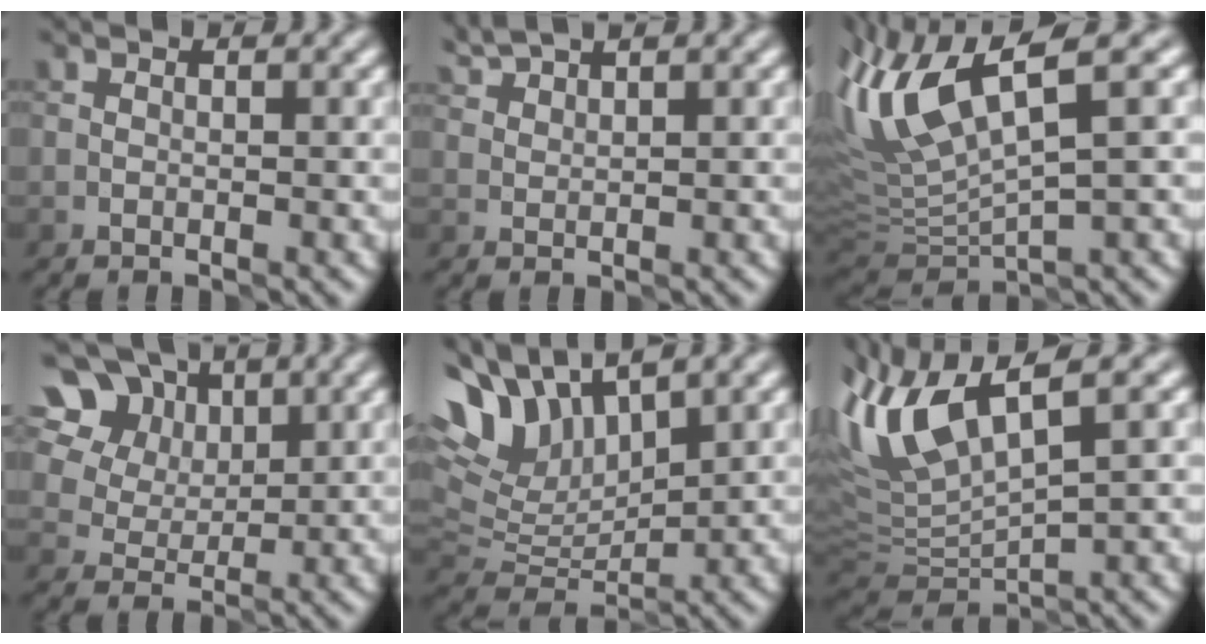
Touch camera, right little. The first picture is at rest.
{"total": 2.3, "force": [2.2, 0.0, 0.7], "torque": [-0.023, 0.010, 0.054]}
{"total": 9.5, "force": [3.7, 2.6, 8.3], "torque": [-0.188, 0.011, 0.074]}
{"total": 14.9, "force": [7.3, 10.8, 7.2], "torque": [-0.179, 0.043, 0.140]}
{"total": 8.4, "force": [5.6, 3.5, 5.3], "torque": [-0.119, 0.012, 0.106]}
{"total": 8.6, "force": [4.0, 2.7, 7.0], "torque": [-0.163, 0.016, 0.078]}